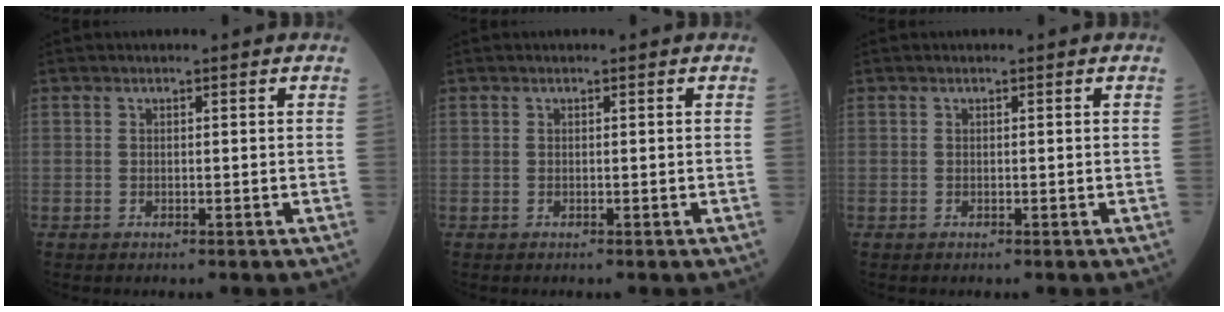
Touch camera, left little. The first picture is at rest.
{"total": 0.0}
{"total": 0.0}